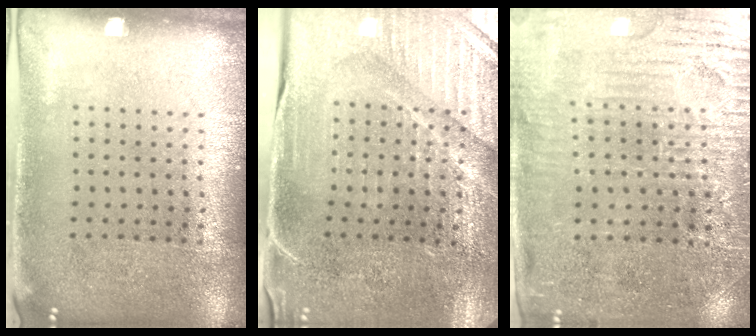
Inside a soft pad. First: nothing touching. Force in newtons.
{"total": 3.8, "press": 3.8, "slide": 0.5}
{"total": 3.6, "press": 3.4, "slide": 1.2}